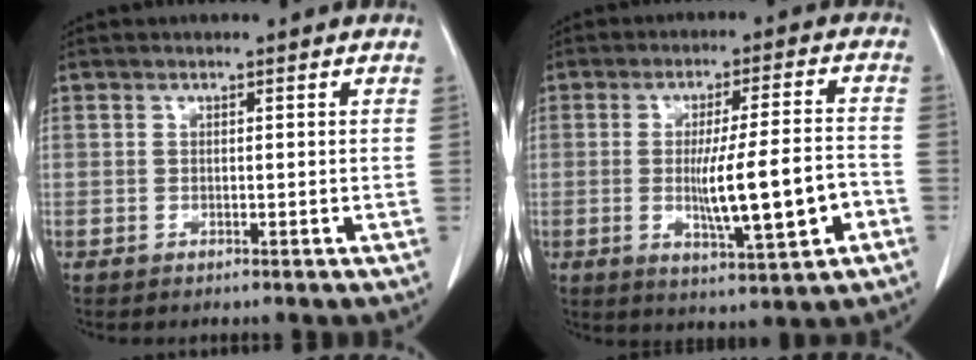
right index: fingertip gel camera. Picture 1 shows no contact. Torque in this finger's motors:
{"motor_torque": [0.88, -0.50, 0.30, 0.18]}